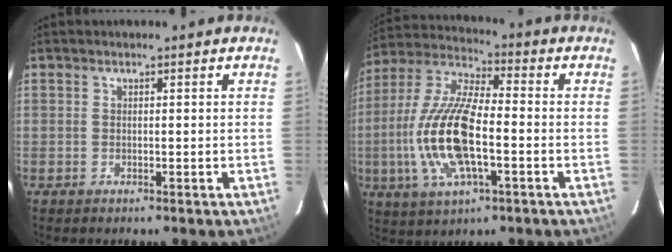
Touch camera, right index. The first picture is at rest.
{"total": 17.3, "force": [-3.5, 6.1, 15.8], "torque": [-0.333, -0.003, -0.070]}